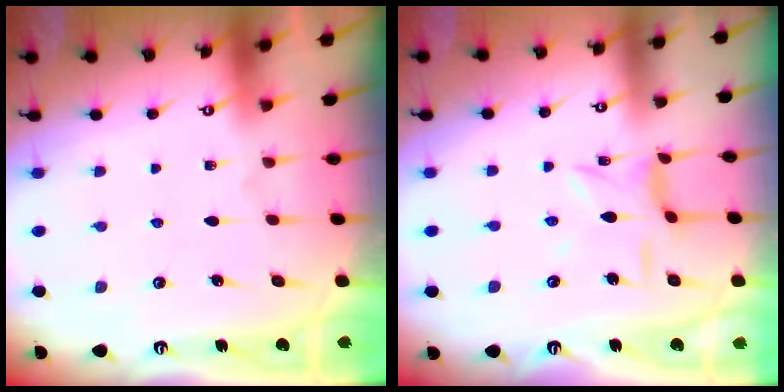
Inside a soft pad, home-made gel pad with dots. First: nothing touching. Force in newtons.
{"total": 4.0, "press": 4.0, "slide": 0.3}